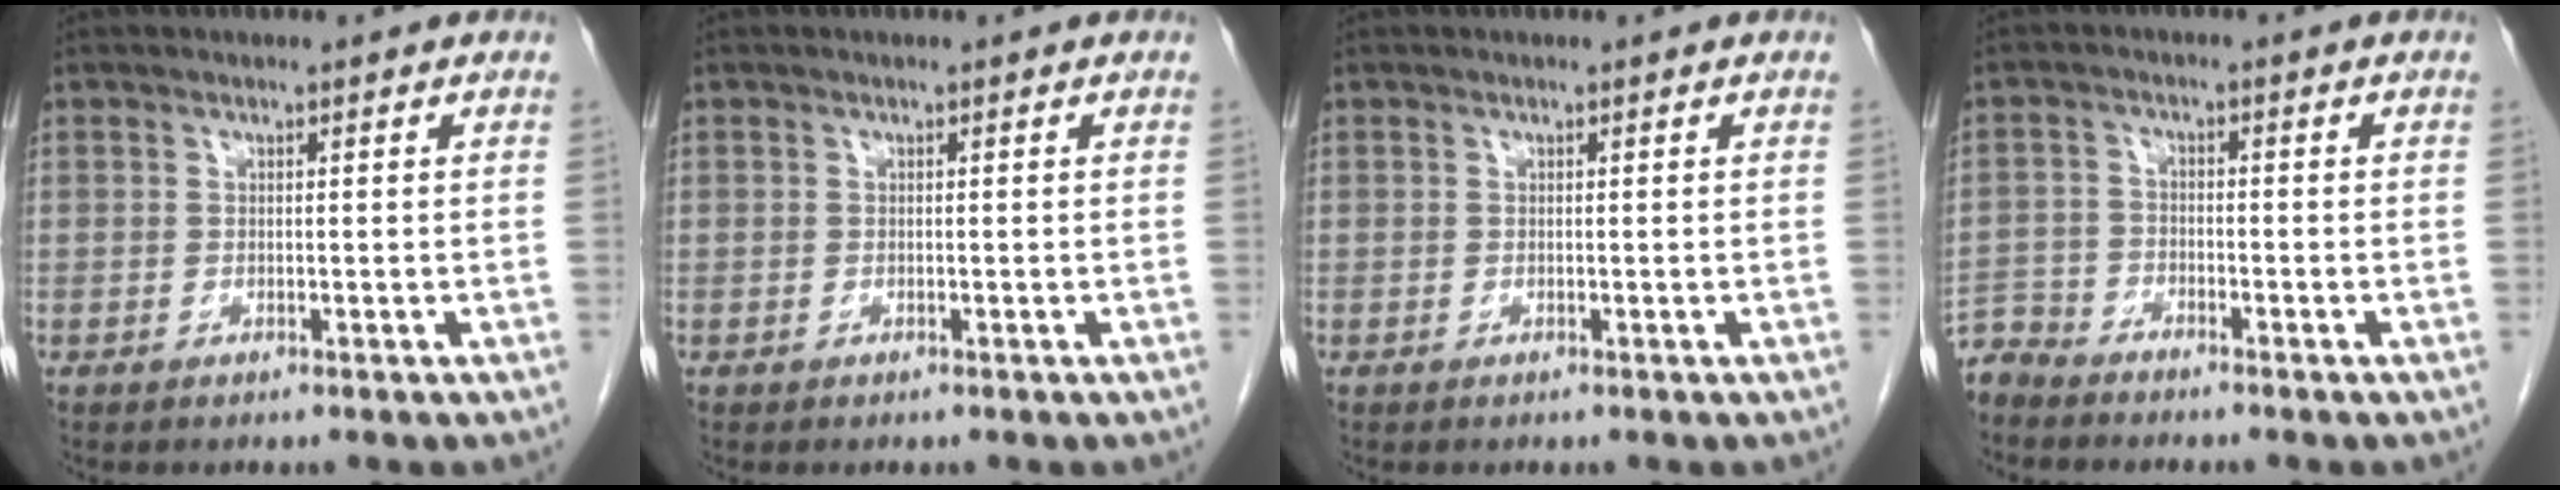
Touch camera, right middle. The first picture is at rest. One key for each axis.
{"total": 0.0}
{"total": 0.0}
{"total": 4.0, "fx": -3.9, "fy": 0.5, "fz": -0.4, "tx": 0.010, "ty": -0.013, "tz": -0.080}